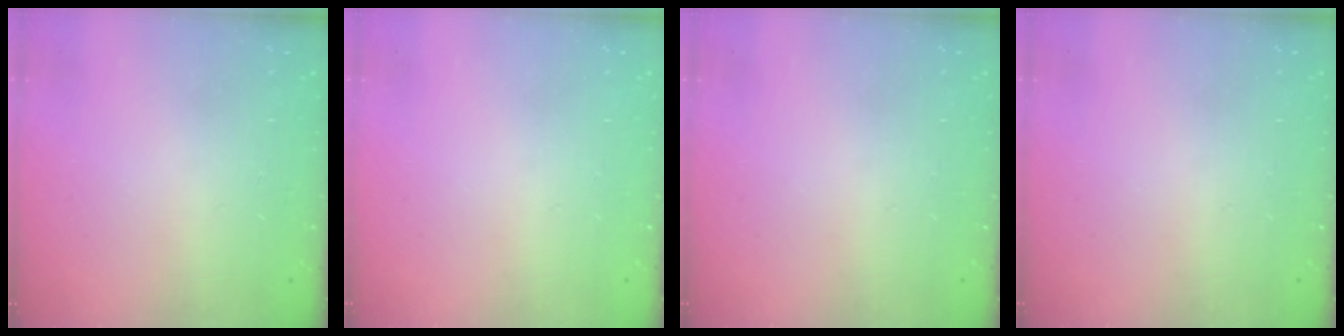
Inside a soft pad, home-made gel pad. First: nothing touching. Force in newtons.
{"total": 0.0}
{"total": 0.0}
{"total": 0.0}